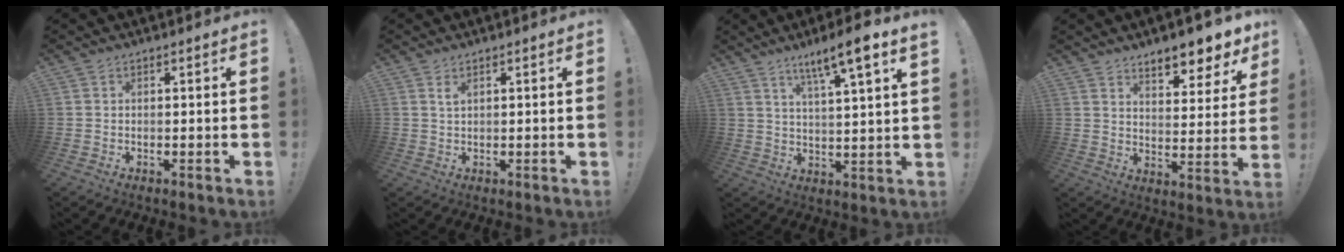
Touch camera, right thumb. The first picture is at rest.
{"total": 1.6, "force": [1.0, 0.7, 0.9], "torque": [-0.005, -0.008, 0.016]}
{"total": 9.9, "force": [6.5, -0.2, 7.5], "torque": [-0.116, -0.040, 0.097]}
{"total": 9.1, "force": [7.7, 2.6, 4.1], "torque": [-0.043, -0.071, 0.133]}